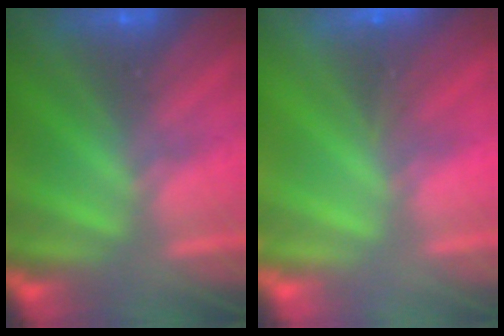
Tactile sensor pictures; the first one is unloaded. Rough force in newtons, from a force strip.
{"total": 4.9}